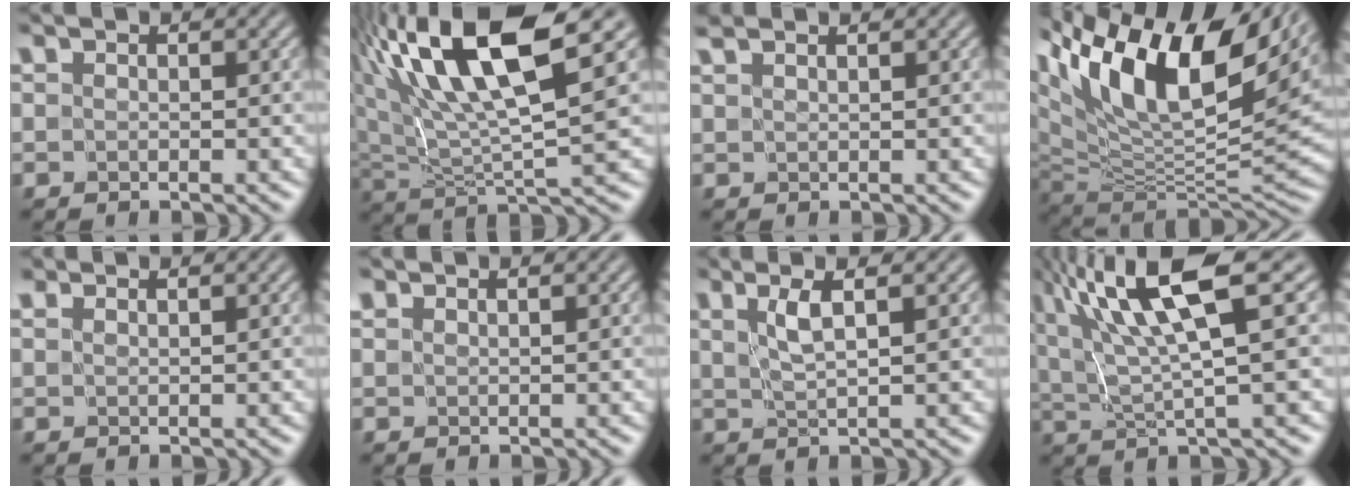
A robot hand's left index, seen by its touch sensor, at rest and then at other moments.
{"total": 12.7, "force": [6.3, 3.3, 10.5], "torque": [-0.206, 0.021, 0.116]}
{"total": 2.1, "force": [1.8, 0.3, 0.9], "torque": [-0.008, 0.000, 0.020]}
{"total": 15.6, "force": [7.6, 6.8, 11.8], "torque": [-0.222, 0.033, 0.133]}
{"total": 1.7, "force": [1.7, 0.3, 0.4], "torque": [-0.005, -0.005, 0.026]}
{"total": 1.2, "force": [1.2, 0.1, 0.2], "torque": [-0.005, 0.001, 0.021]}
{"total": 2.8, "force": [1.5, 0.4, 2.4], "torque": [-0.041, 0.002, 0.030]}
{"total": 11.0, "force": [5.7, 1.9, 9.2], "torque": [-0.164, 0.018, 0.105]}